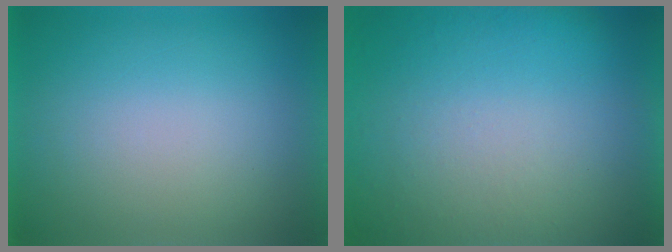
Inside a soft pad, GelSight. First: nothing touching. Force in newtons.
{"total": 5.7}